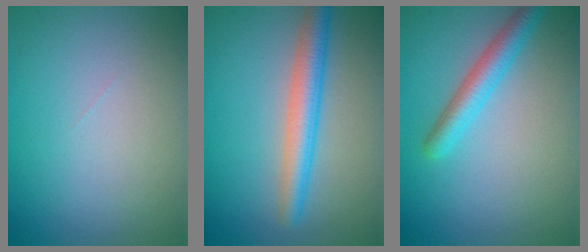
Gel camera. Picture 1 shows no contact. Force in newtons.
{"total": 3.9, "press": 3.9, "slide": 0.2}
{"total": 3.0, "press": 3.0, "slide": 0.1}